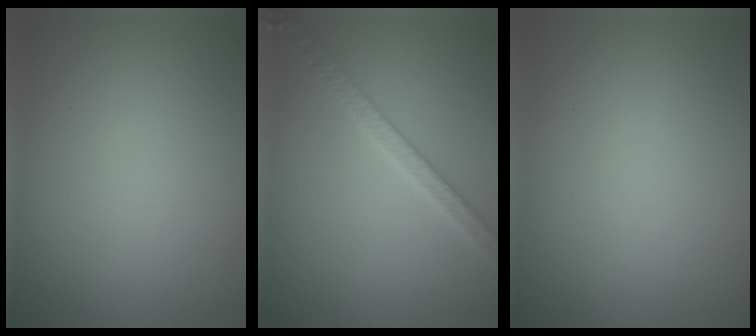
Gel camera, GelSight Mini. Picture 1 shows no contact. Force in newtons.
{"total": 2.9, "press": 2.8, "slide": 0.6}
{"total": 0.0}